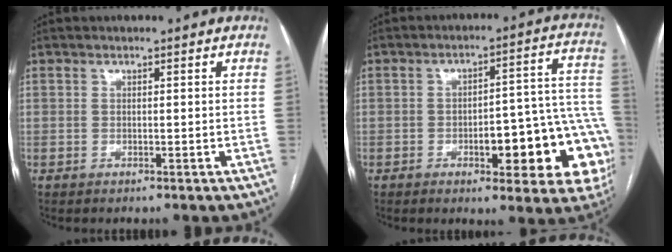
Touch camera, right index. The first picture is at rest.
{"total": 17.8, "force": [-5.2, 5.5, 16.2], "torque": [-0.104, 0.043, -0.047]}